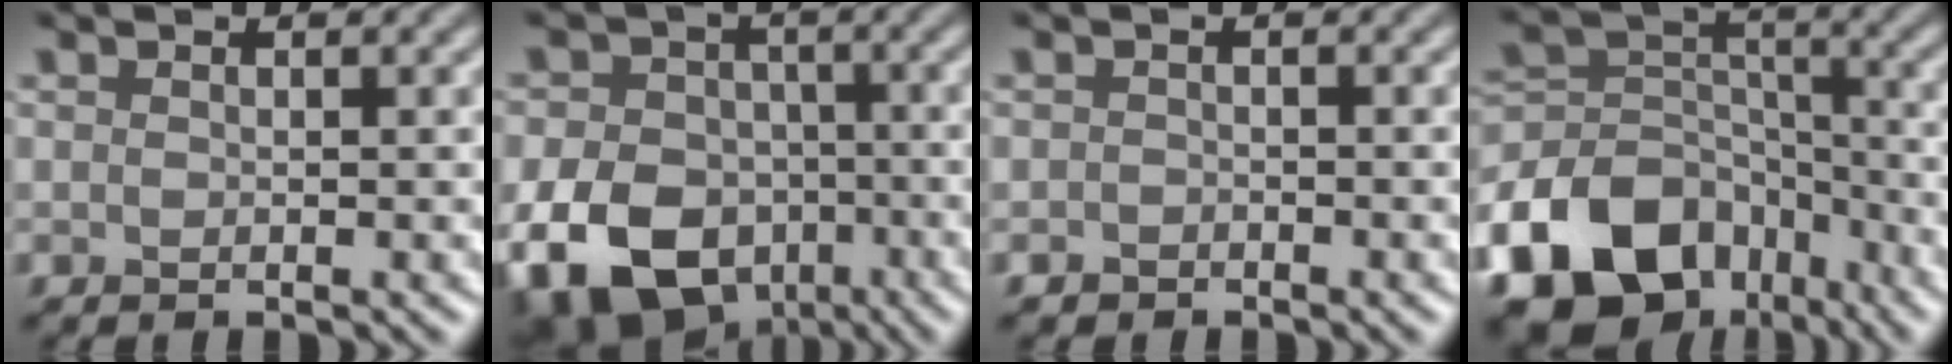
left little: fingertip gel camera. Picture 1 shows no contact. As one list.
[{"total": 13.9, "force": [-6.2, 10.3, 7.0], "torque": [-0.121, -0.033, -0.130]}, {"total": 0.8, "force": [-0.6, 0.5, 0.0], "torque": [0.004, -0.002, -0.011]}, {"total": 14.3, "force": [-8.7, 9.6, 6.1], "torque": [-0.141, 0.004, -0.156]}]